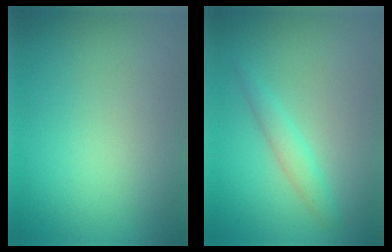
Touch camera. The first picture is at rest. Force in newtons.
{"total": 1.6, "press": 1.6, "slide": 0.1}